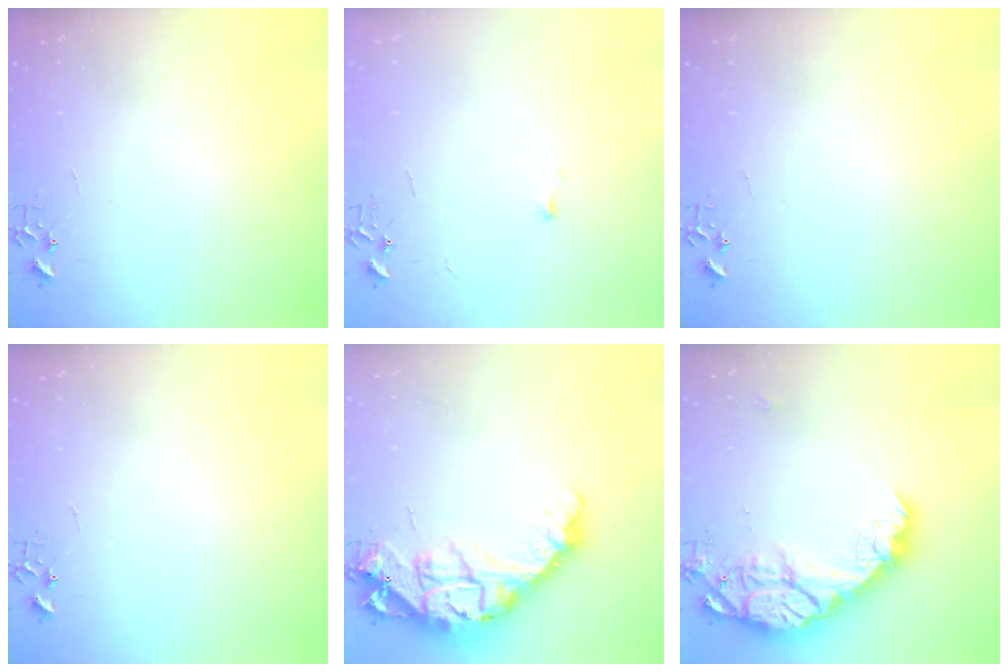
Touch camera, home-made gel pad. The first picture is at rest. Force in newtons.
{"total": 3.4, "press": 3.4, "slide": 0.5}
{"total": 0.0}
{"total": 0.0}
{"total": 21.4, "press": 21.3, "slide": 2.0}
{"total": 19.2, "press": 19.1, "slide": 1.5}